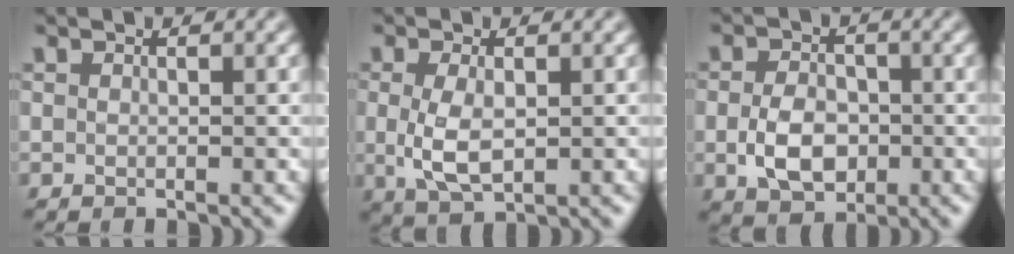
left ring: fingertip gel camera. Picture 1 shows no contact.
{"total": 3.8, "force": [-0.1, 2.0, 3.3], "torque": [-0.076, -0.003, 0.002]}
{"total": 4.4, "force": [-0.9, 3.1, 3.0], "torque": [-0.061, -0.006, -0.019]}